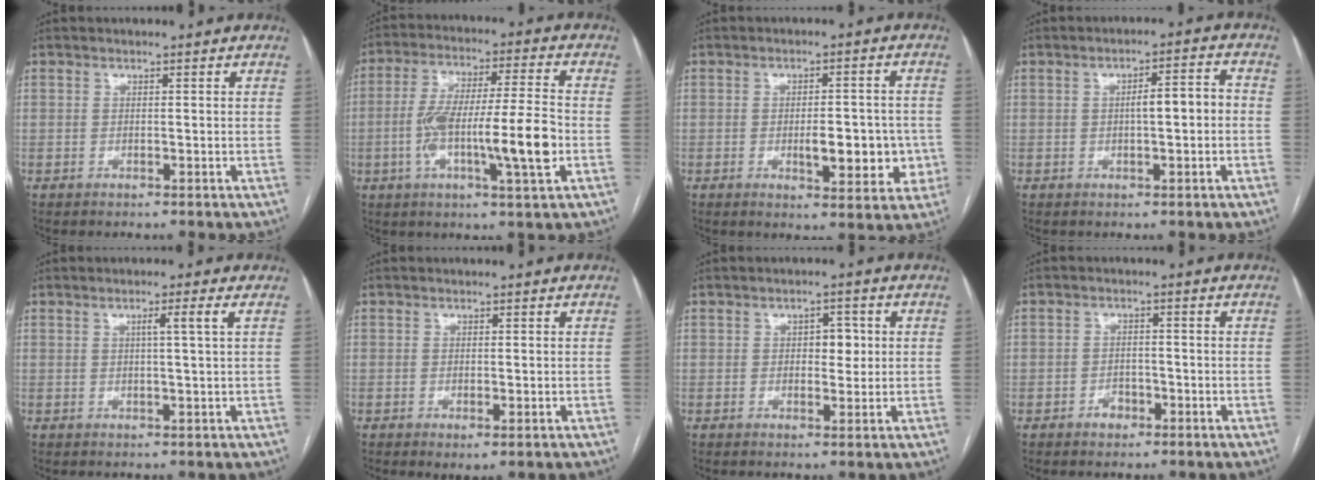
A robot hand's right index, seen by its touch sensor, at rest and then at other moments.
{"total": 14.5, "force": [-3.2, 1.2, 14.1], "torque": [-0.253, 0.009, -0.055]}
{"total": 8.2, "force": [-1.8, 3.1, 7.4], "torque": [-0.092, 0.008, -0.015]}
{"total": 4.8, "force": [-0.3, 1.0, 4.6], "torque": [-0.073, 0.019, -0.004]}
{"total": 2.5, "force": [0.8, -0.7, 2.3], "torque": [-0.039, 0.001, 0.015]}
{"total": 1.7, "force": [-0.7, 0.6, 1.5], "torque": [-0.020, -0.003, -0.006]}
{"total": 3.3, "force": [0.5, 1.9, 2.6], "torque": [-0.034, 0.008, 0.008]}
{"total": 2.4, "force": [-1.4, 1.7, 0.9], "torque": [-0.006, 0.008, -0.021]}